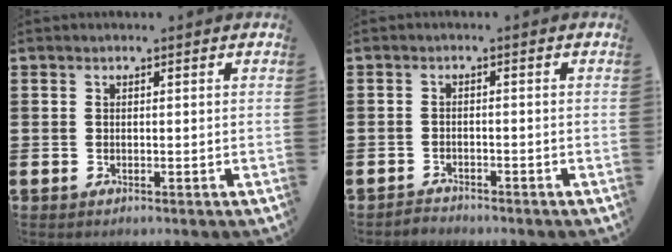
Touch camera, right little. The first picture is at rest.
{"total": 1.3, "force": [-1.3, 0.1, -0.2], "torque": [0.000, 0.005, -0.029]}